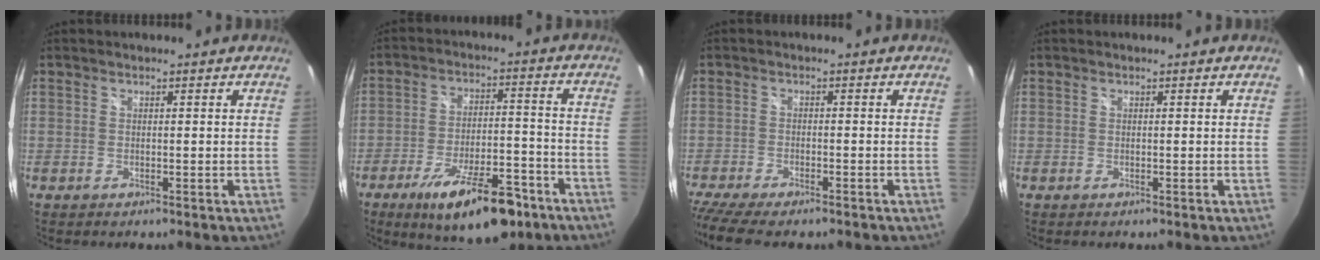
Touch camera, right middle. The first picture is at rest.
{"total": 17.7, "force": [-11.6, 5.8, 12.0], "torque": [-0.201, -0.015, -0.168]}
{"total": 10.4, "force": [-8.7, 2.1, 5.3], "torque": [-0.130, -0.043, -0.150]}
{"total": 0.0}